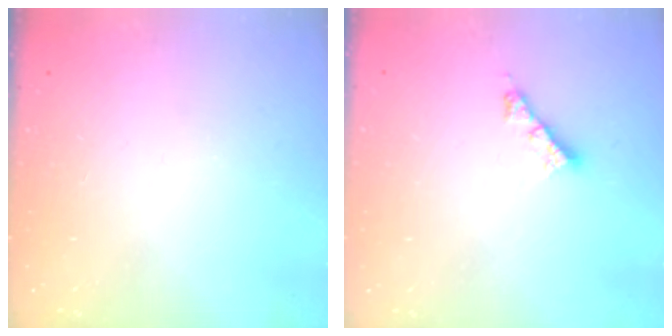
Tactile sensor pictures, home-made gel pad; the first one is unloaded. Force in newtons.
{"total": 4.1, "press": 4.0, "slide": 0.3}